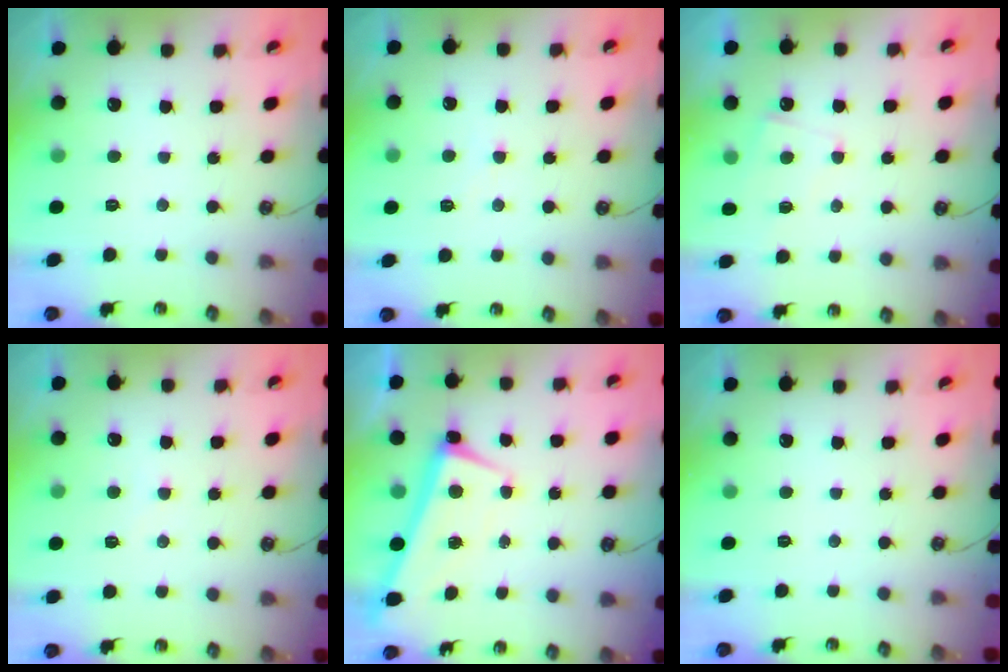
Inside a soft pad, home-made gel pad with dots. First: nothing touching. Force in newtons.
{"total": 1.9, "press": 1.8, "slide": 0.5}
{"total": 4.4, "press": 4.4, "slide": 0.5}
{"total": 5.2, "press": 5.2, "slide": 0.5}
{"total": 1.2, "press": 0.9, "slide": 0.9}
{"total": 0.0}